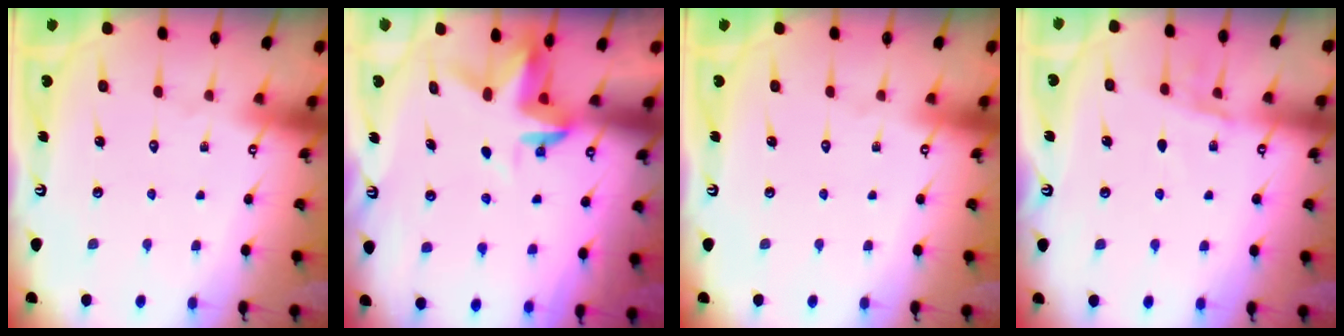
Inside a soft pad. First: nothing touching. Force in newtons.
{"total": 3.2, "press": 3.1, "slide": 0.4}
{"total": 0.0}
{"total": 5.9, "press": 5.9, "slide": 0.2}